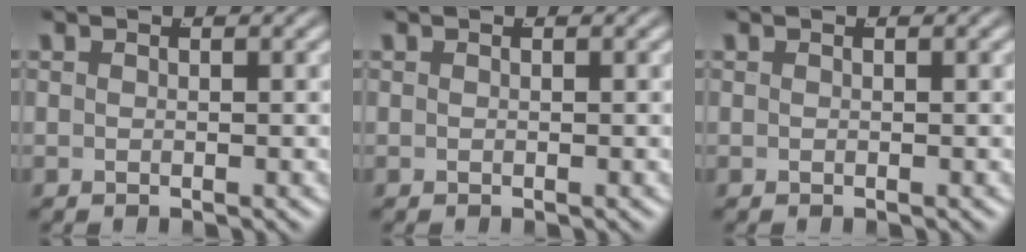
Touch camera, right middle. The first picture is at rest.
{"total": 0.0}
{"total": 0.0}